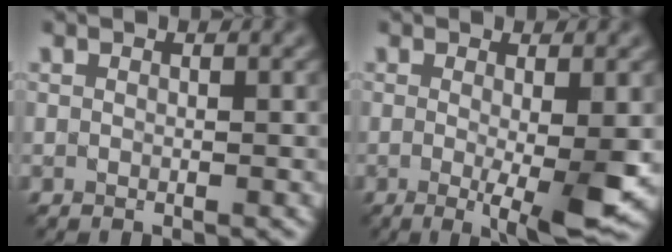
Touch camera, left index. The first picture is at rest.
{"total": 4.7, "force": [-0.7, 0.5, 4.6], "torque": [-0.068, -0.014, -0.006]}